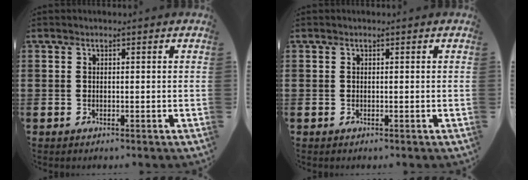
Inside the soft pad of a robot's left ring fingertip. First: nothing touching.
{"total": 0.0}